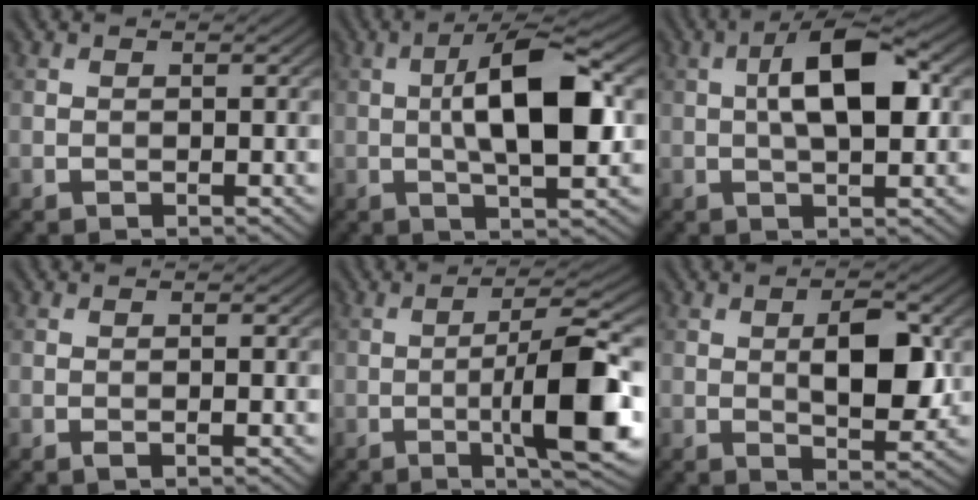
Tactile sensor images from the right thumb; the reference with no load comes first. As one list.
[{"total": 10.9, "force": [0.5, 3.4, 10.3], "torque": [-0.163, 0.011, 0.003]}, {"total": 8.8, "force": [1.0, 3.2, 8.1], "torque": [-0.136, 0.018, 0.009]}, {"total": 1.1, "force": [-0.3, 0.1, 1.0], "torque": [-0.018, -0.001, -0.007]}, {"total": 11.1, "force": [-2.7, 2.0, 10.6], "torque": [-0.161, 0.007, -0.048]}, {"total": 6.6, "force": [0.7, 2.9, 5.9], "torque": [-0.094, -0.002, 0.013]}]